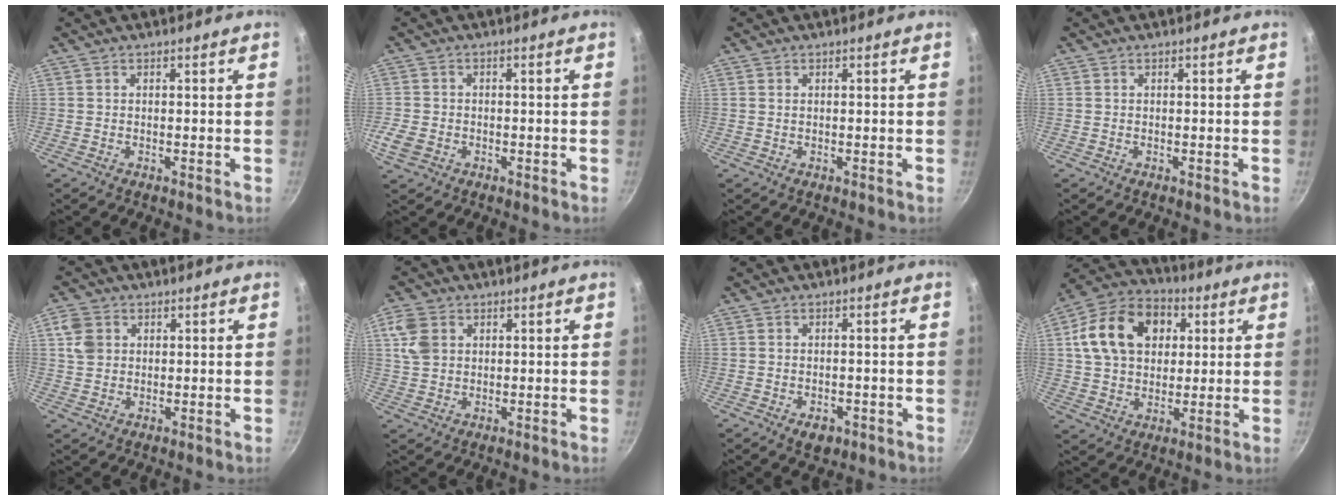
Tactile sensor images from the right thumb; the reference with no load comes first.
{"total": 4.6, "force": [-1.4, 3.6, 2.4], "torque": [-0.050, 0.005, -0.027]}
{"total": 0.5, "force": [0.2, 0.4, 0.3], "torque": [-0.005, 0.002, 0.004]}
{"total": 0.0}
{"total": 5.2, "force": [1.5, 4.3, 2.5], "torque": [-0.032, 0.003, 0.026]}
{"total": 6.5, "force": [2.0, 4.9, 3.7], "torque": [-0.064, 0.003, 0.040]}
{"total": 3.5, "force": [-1.5, 2.3, 2.1], "torque": [-0.026, 0.011, -0.012]}
{"total": 17.8, "force": [4.6, 13.1, 11.1], "torque": [-0.169, 0.015, 0.068]}